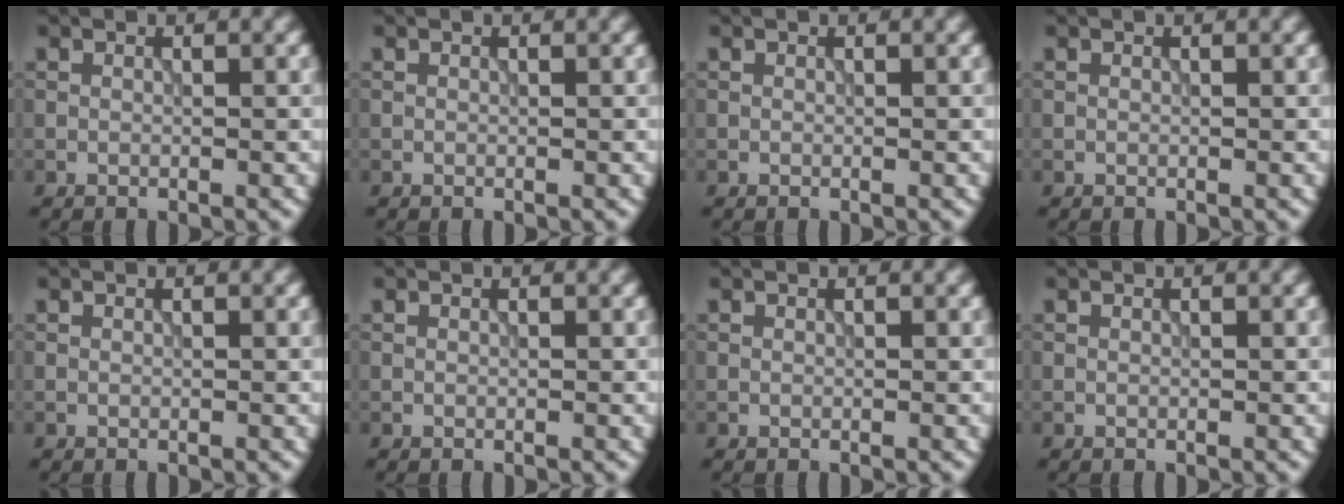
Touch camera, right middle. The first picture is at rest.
{"total": 0.0}
{"total": 0.0}
{"total": 0.0}
{"total": 0.0}
{"total": 0.0}
{"total": 0.0}
{"total": 0.0}